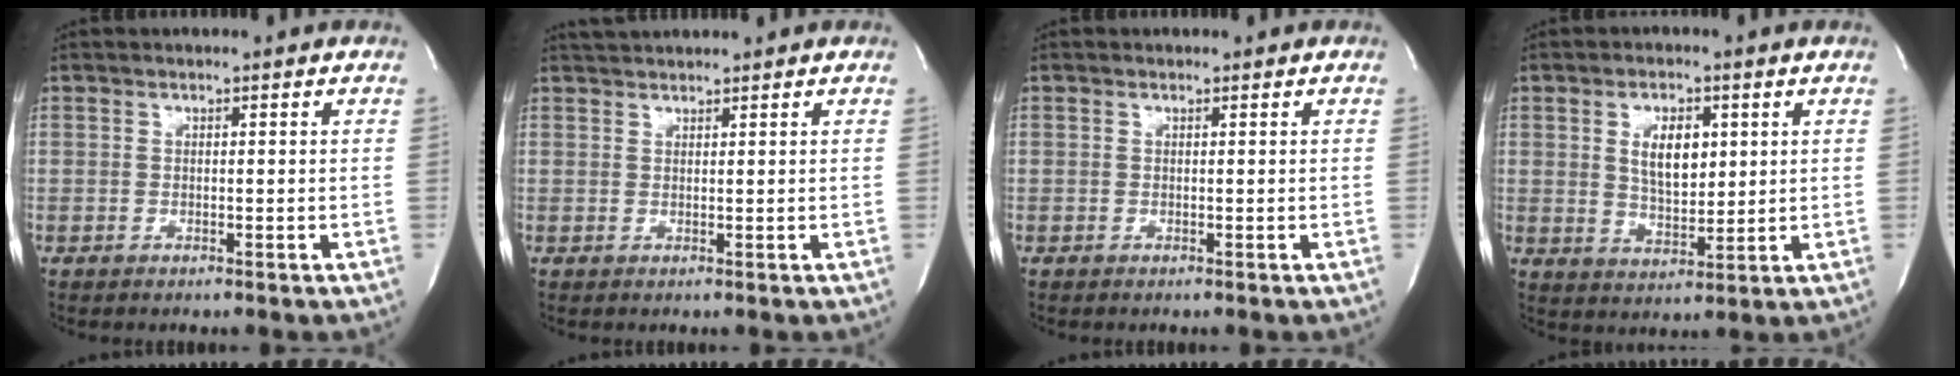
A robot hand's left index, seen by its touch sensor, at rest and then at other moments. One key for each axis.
{"total": 2.6, "fx": 2.5, "fy": -0.1, "fz": 0.5, "tx": -0.011, "ty": 0.019, "tz": 0.048}
{"total": 0.0}
{"total": 6.4, "fx": 1.8, "fy": 3.0, "fz": 5.3, "tx": -0.096, "ty": -0.009, "tz": 0.036}